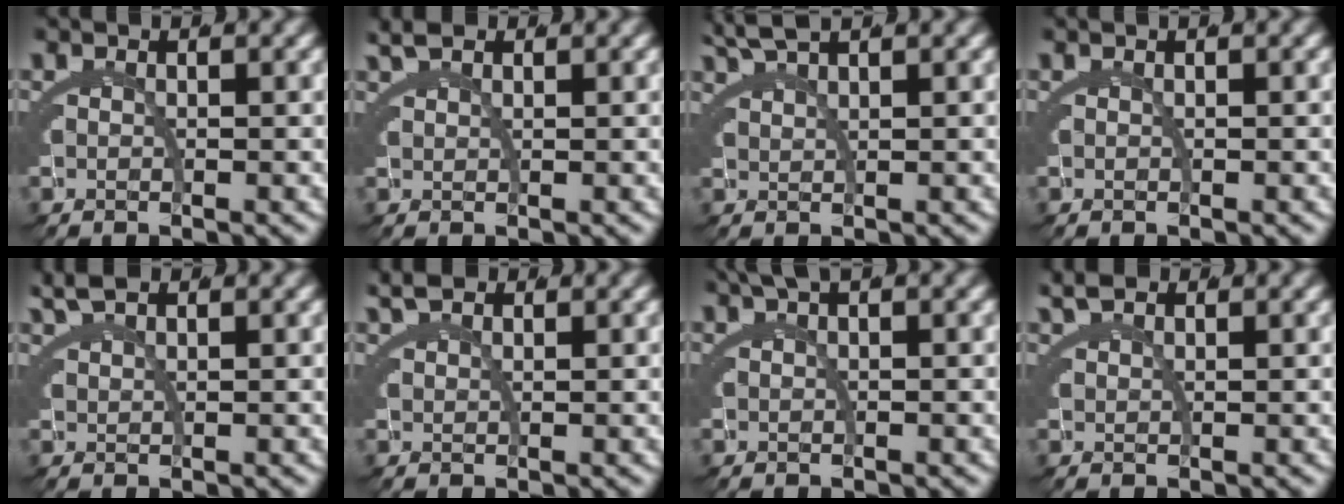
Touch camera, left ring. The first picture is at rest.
{"total": 2.8, "force": [2.3, 1.1, 1.3], "torque": [-0.020, 0.015, 0.033]}
{"total": 2.8, "force": [2.6, -0.9, 0.5], "torque": [-0.007, 0.011, 0.050]}
{"total": 0.0}
{"total": 2.6, "force": [2.4, 0.5, 0.9], "torque": [-0.016, 0.014, 0.040]}
{"total": 2.9, "force": [2.5, 0.9, 1.2], "torque": [-0.018, 0.012, 0.038]}
{"total": 2.0, "force": [1.7, 0.0, 1.0], "torque": [-0.020, 0.015, 0.028]}
{"total": 2.8, "force": [2.3, 1.1, 1.3], "torque": [-0.020, 0.013, 0.034]}